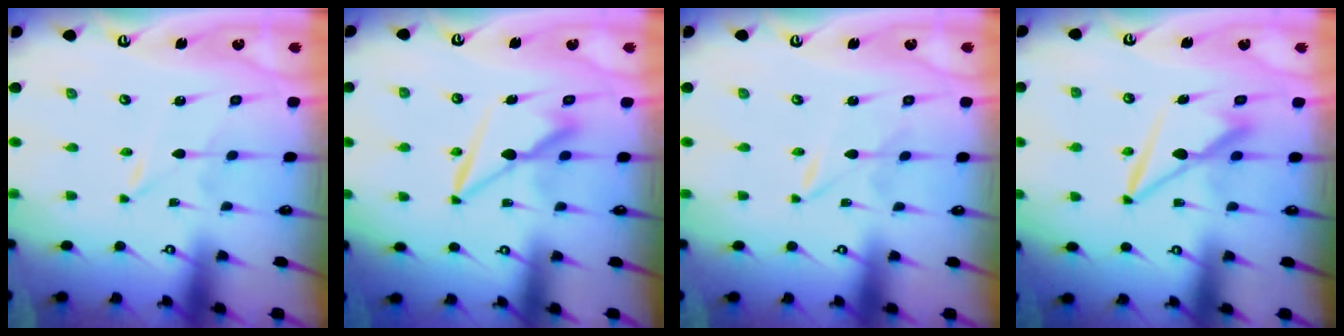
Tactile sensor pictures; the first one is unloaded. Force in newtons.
{"total": 8.7, "press": 8.7, "slide": 0.5}
{"total": 0.7, "press": 0.7, "slide": 0.1}
{"total": 8.2, "press": 8.1, "slide": 0.9}